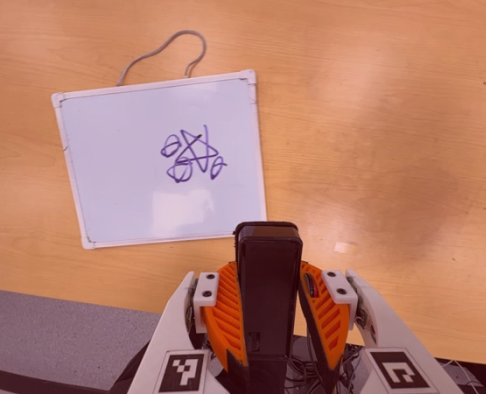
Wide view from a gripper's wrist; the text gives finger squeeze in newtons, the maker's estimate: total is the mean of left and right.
{"total": 4.6, "left": 3.2, "right": 6.0}